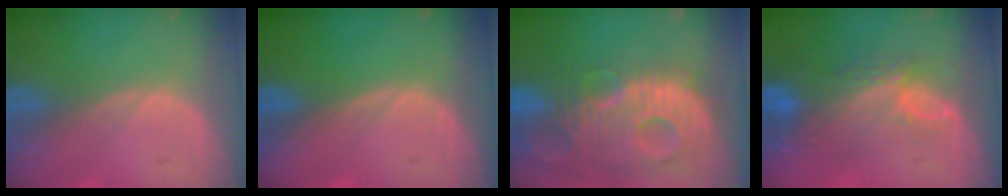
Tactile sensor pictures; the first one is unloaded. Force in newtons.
{"total": 0.0}
{"total": 13.9, "press": 12.0, "slide": 7.1}
{"total": 9.2, "press": 8.0, "slide": 4.5}